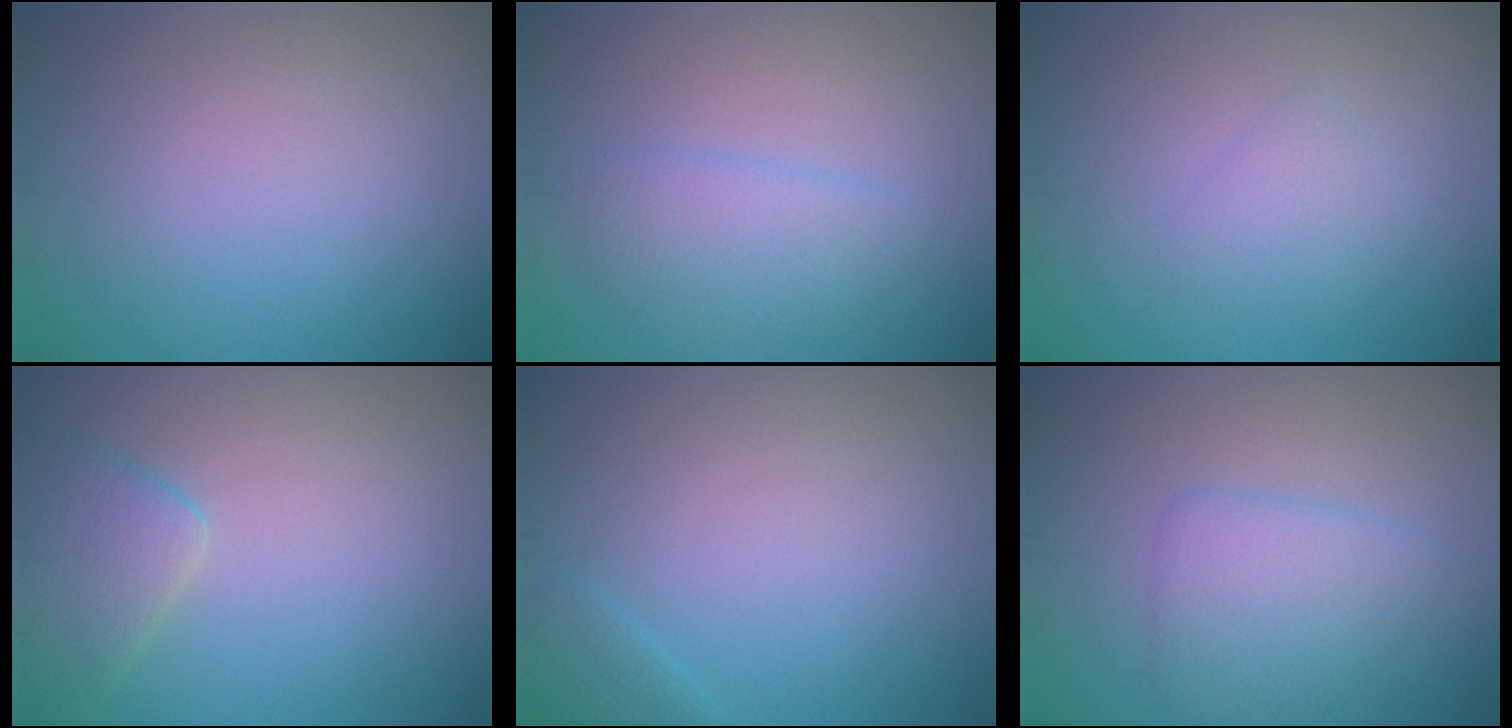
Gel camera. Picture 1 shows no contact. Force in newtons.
{"total": 2.6, "press": 2.6, "slide": 0.1}
{"total": 1.5, "press": 1.5, "slide": 0.1}
{"total": 3.8, "press": 3.8, "slide": 0.3}
{"total": 1.3, "press": 1.3, "slide": 0.1}
{"total": 3.7, "press": 3.7, "slide": 0.1}